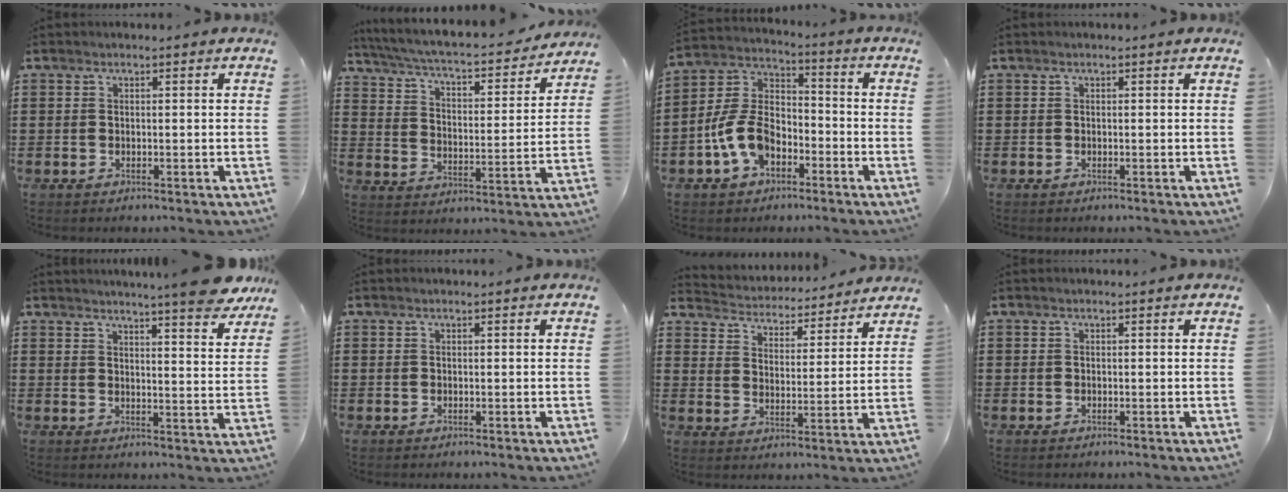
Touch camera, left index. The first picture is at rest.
{"total": 4.6, "force": [4.2, 0.0, 2.0], "torque": [-0.062, -0.038, 0.062]}
{"total": 9.4, "force": [-4.5, 5.6, 6.1], "torque": [-0.160, 0.007, -0.093]}
{"total": 0.0}
{"total": 6.7, "force": [5.9, -0.5, 3.1], "torque": [-0.054, -0.031, 0.099]}
{"total": 0.0}
{"total": 3.8, "force": [3.8, 0.0, -0.3], "torque": [-0.020, -0.033, 0.060]}
{"total": 0.0}